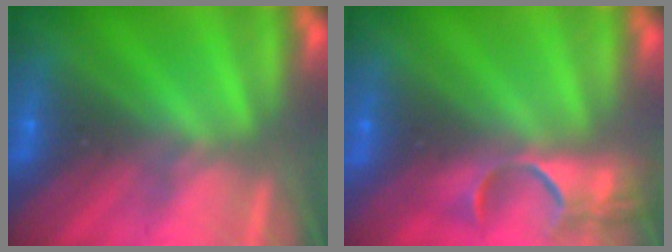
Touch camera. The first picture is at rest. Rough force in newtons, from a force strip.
{"total": 5.1}